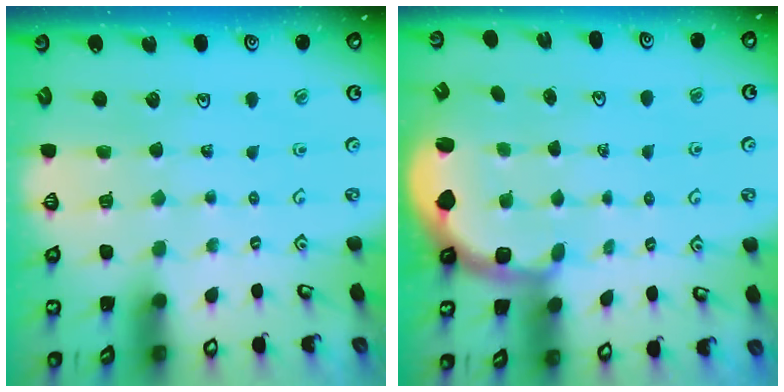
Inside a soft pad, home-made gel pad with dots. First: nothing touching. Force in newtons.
{"total": 3.0, "press": 2.1, "slide": 2.1}